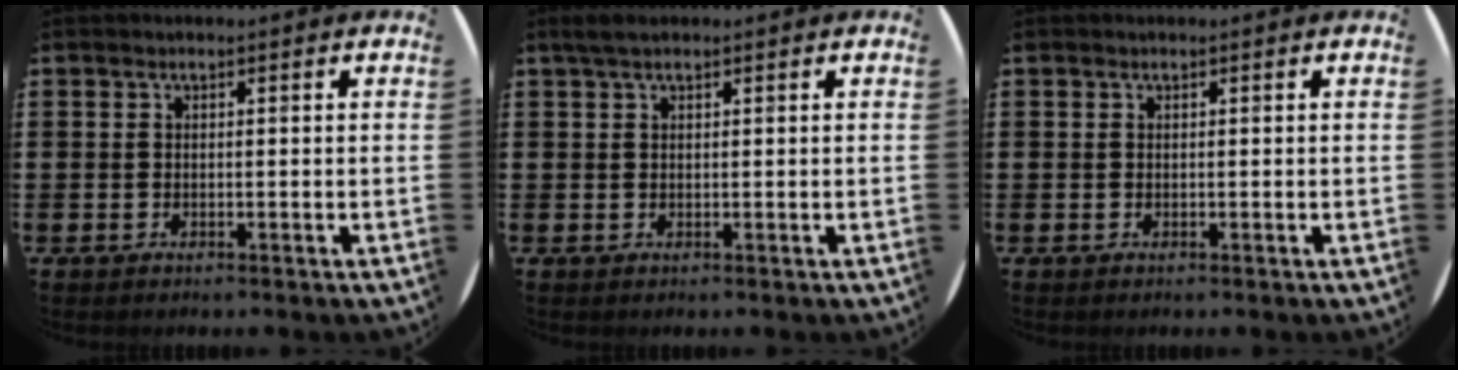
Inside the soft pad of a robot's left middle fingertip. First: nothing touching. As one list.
[{"total": 1.4, "force": [1.1, 0.3, 0.8], "torque": [-0.016, 0.003, 0.018]}, {"total": 0.0}]